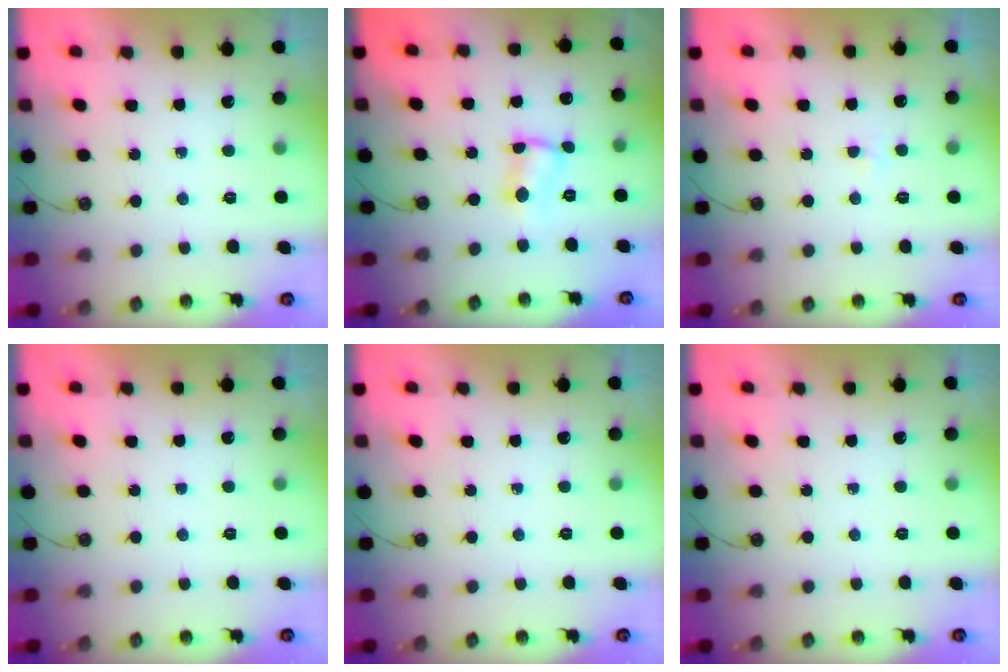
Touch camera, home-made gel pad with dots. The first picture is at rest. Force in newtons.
{"total": 2.3, "press": 2.3, "slide": 0.1}
{"total": 2.1, "press": 1.6, "slide": 1.2}
{"total": 0.0}
{"total": 0.0}
{"total": 0.0}